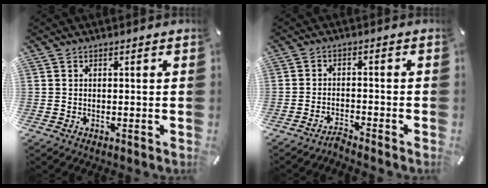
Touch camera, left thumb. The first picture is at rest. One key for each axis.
{"total": 2.8, "fx": -2.7, "fy": 0.2, "fz": 0.6, "tx": -0.014, "ty": 0.010, "tz": -0.052}